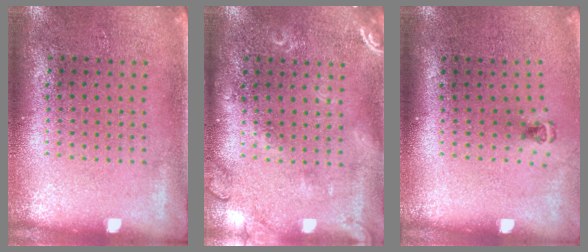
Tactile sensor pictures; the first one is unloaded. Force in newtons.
{"total": 2.5, "press": 2.4, "slide": 0.5}
{"total": 0.5, "press": 0.4, "slide": 0.3}